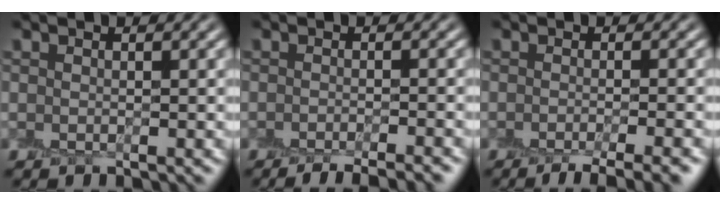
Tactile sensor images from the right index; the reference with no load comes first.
{"total": 4.5, "force": [-3.5, 1.0, 2.7], "torque": [-0.023, 0.000, -0.047]}
{"total": 5.5, "force": [-3.6, 1.4, 3.9], "torque": [-0.035, -0.005, -0.049]}